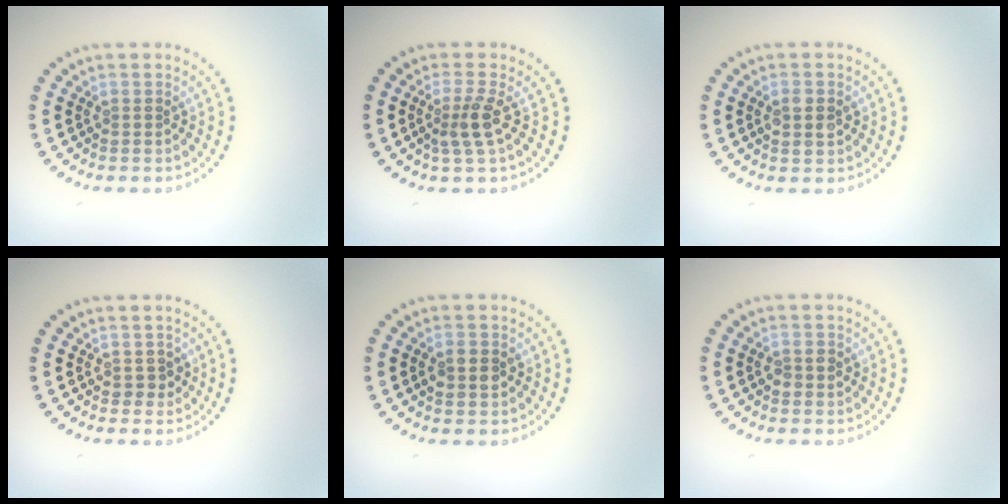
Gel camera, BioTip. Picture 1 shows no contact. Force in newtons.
{"total": 2.4, "press": 1.8, "slide": 1.6}
{"total": 1.8, "press": 1.8, "slide": 0.2}
{"total": 1.1, "press": 1.1, "slide": 0.4}
{"total": 2.6, "press": 2.6, "slide": 0.1}
{"total": 1.4, "press": 1.4, "slide": 0.3}